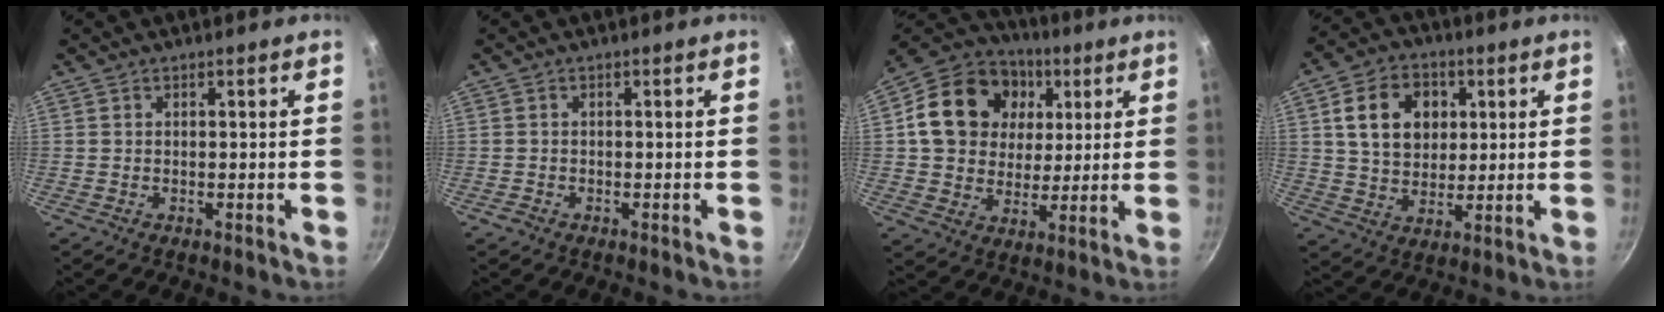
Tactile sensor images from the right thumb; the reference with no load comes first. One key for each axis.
{"total": 1.0, "fx": -0.7, "fy": 0.7, "fz": 0.3, "tx": -0.008, "ty": 0.004, "tz": -0.013}
{"total": 19.3, "fx": 4.8, "fy": 15.6, "fz": 10.2, "tx": -0.163, "ty": 0.010, "tz": 0.075}
{"total": 12.6, "fx": 3.3, "fy": 9.6, "fz": 7.5, "tx": -0.104, "ty": 0.002, "tz": 0.052}